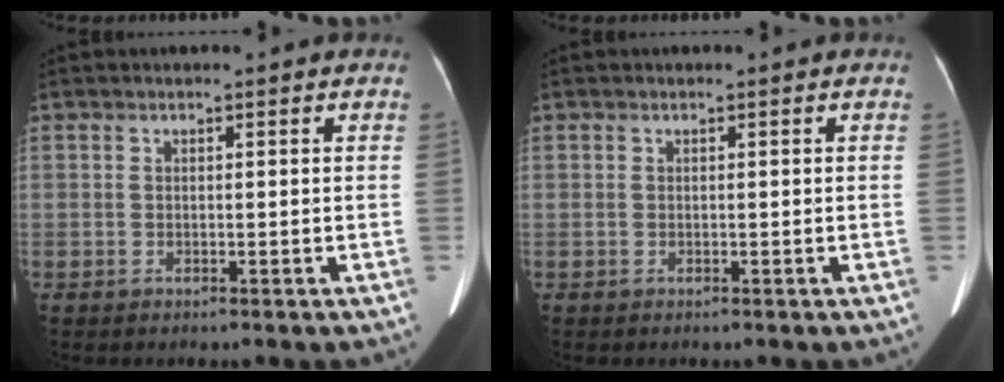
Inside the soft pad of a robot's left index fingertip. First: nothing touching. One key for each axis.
{"total": 0.0}